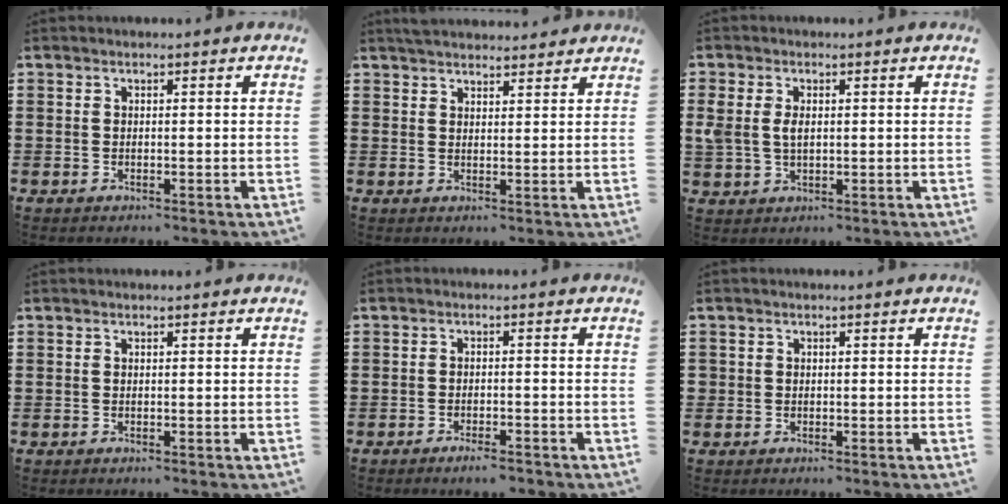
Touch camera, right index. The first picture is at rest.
{"total": 2.3, "force": [2.3, 0.0, 0.0], "torque": [-0.006, -0.002, 0.046]}
{"total": 3.3, "force": [0.4, 2.0, 2.6], "torque": [-0.070, 0.003, 0.003]}
{"total": 0.0}
{"total": 2.0, "force": [-1.8, 0.0, 0.9], "torque": [-0.018, -0.002, -0.033]}
{"total": 0.8, "force": [0.0, 0.8, 0.1], "torque": [-0.003, 0.004, -0.001]}